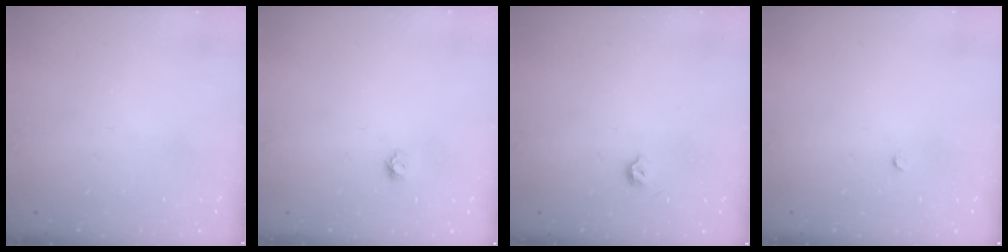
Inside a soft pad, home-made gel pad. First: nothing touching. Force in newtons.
{"total": 4.4, "press": 4.4, "slide": 0.4}
{"total": 3.7, "press": 3.6, "slide": 0.6}
{"total": 2.2, "press": 2.2, "slide": 0.3}